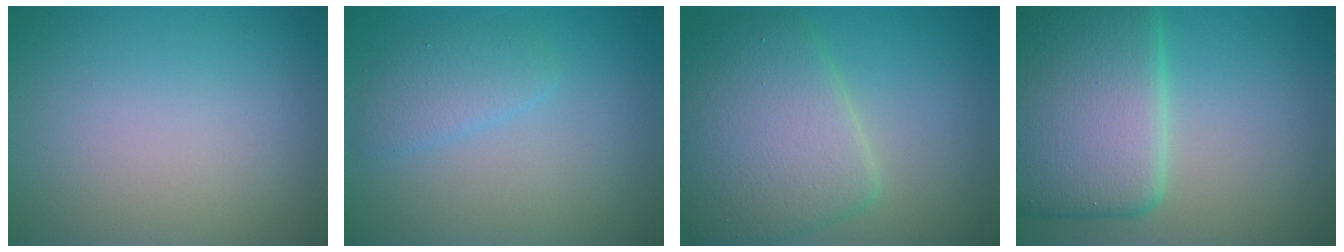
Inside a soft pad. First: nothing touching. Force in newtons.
{"total": 2.0, "press": 2.0, "slide": 0.1}
{"total": 7.1, "press": 7.1, "slide": 0.2}
{"total": 10.8, "press": 10.8, "slide": 0.3}